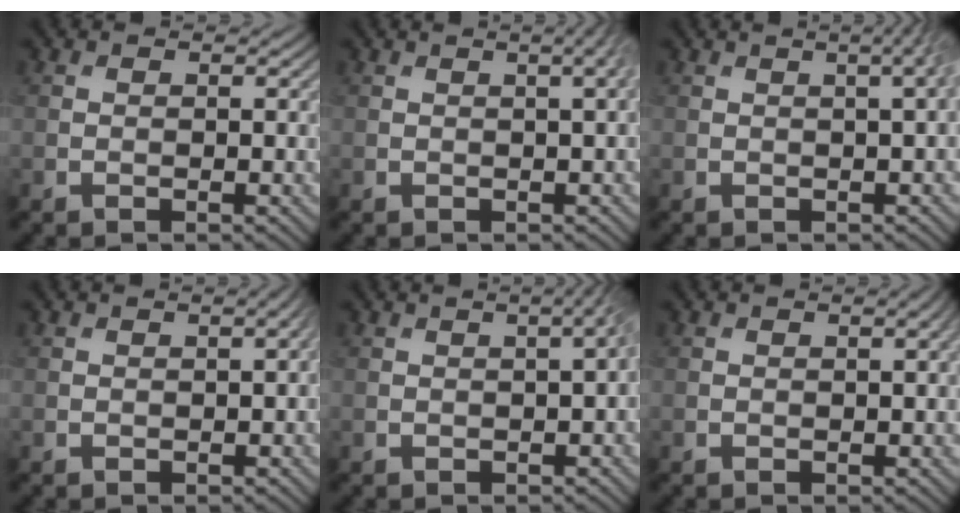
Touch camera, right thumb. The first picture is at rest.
{"total": 3.4, "force": [0.9, 1.0, 3.2], "torque": [-0.030, 0.023, -0.002]}
{"total": 4.0, "force": [0.8, 1.1, 3.7], "torque": [-0.036, 0.027, -0.001]}
{"total": 1.5, "force": [0.1, 0.4, 1.5], "torque": [-0.018, 0.006, 0.003]}
{"total": 3.2, "force": [0.2, 0.9, 3.1], "torque": [-0.030, 0.013, 0.005]}
{"total": 1.0, "force": [0.1, 0.1, 1.0], "torque": [-0.012, 0.007, 0.003]}